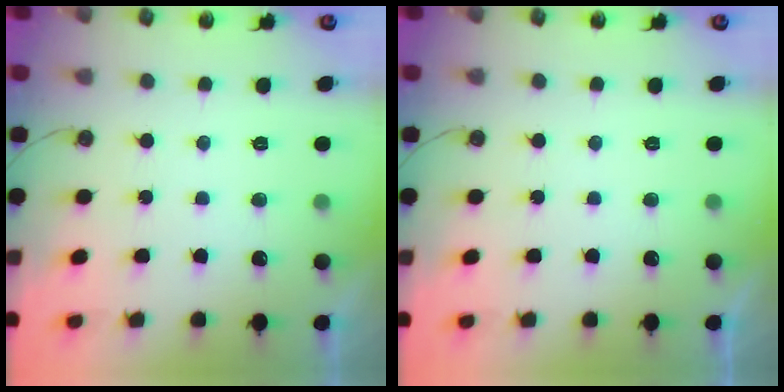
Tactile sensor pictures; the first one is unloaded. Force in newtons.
{"total": 0.0}